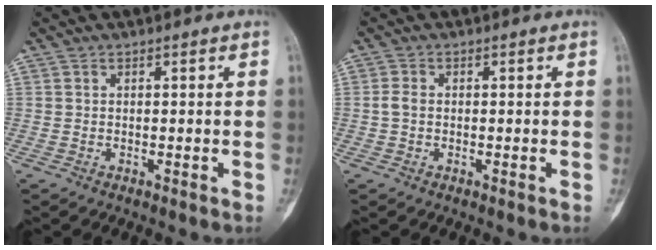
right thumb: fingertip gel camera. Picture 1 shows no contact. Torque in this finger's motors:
{"motor_torque": [-0.06, -0.05, 0.16, -0.16, 0.04]}